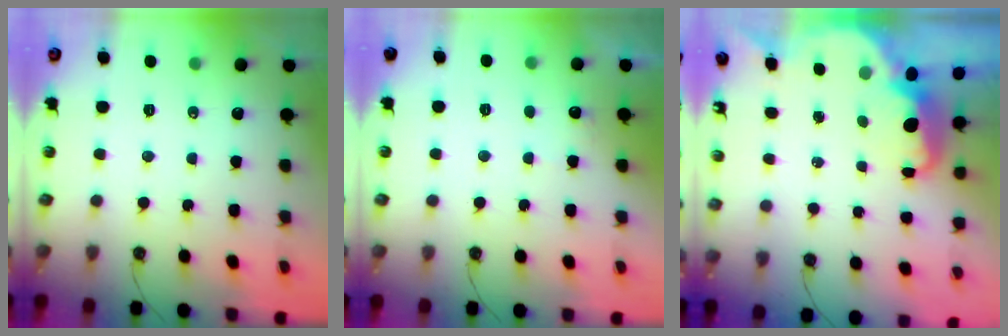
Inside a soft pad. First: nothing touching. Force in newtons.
{"total": 4.2, "press": 4.0, "slide": 1.2}
{"total": 3.7, "press": 3.7, "slide": 0.3}